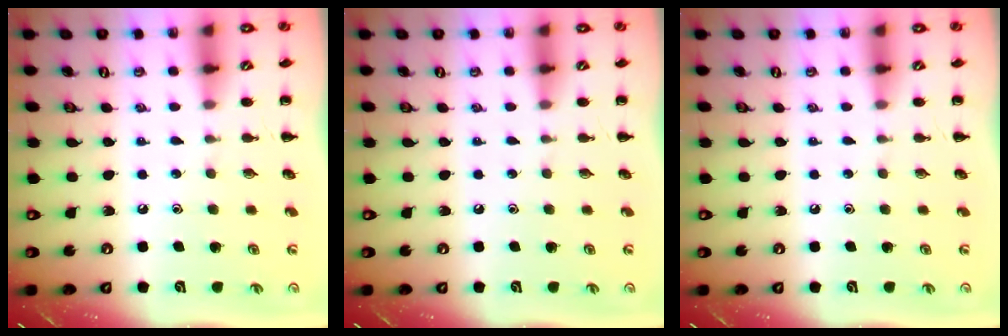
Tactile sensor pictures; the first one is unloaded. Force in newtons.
{"total": 0.0}
{"total": 0.0}